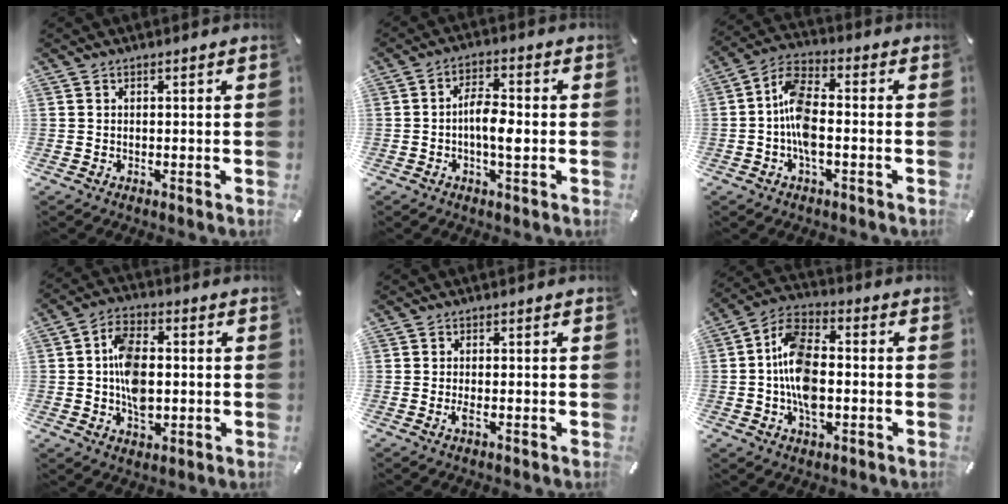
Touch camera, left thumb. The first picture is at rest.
{"total": 6.7, "force": [-1.3, 2.8, 6.0], "torque": [-0.109, 0.011, -0.023]}
{"total": 9.0, "force": [-2.1, 4.3, 7.5], "torque": [-0.165, 0.003, -0.041]}
{"total": 10.5, "force": [-0.6, 7.0, 7.8], "torque": [-0.149, 0.008, -0.010]}
{"total": 1.7, "force": [-0.5, 0.3, 1.6], "torque": [-0.029, -0.002, -0.008]}
{"total": 11.8, "force": [-1.9, 7.3, 9.1], "torque": [-0.200, 0.011, -0.035]}